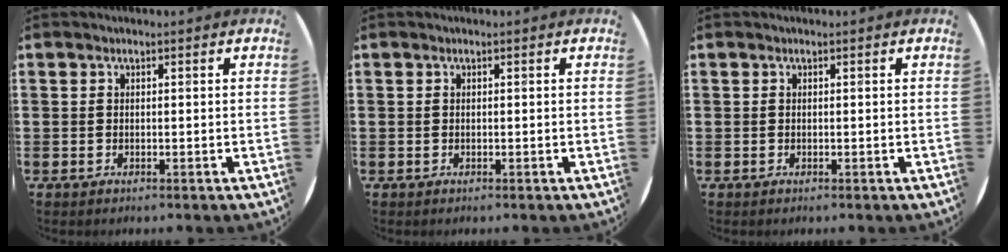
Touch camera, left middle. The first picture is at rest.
{"total": 0.0}
{"total": 0.0}